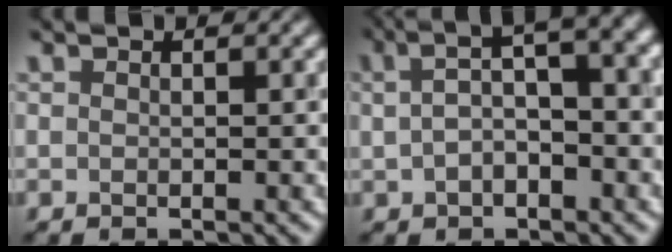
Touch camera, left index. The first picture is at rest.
{"total": 5.3, "force": [1.2, 1.3, 5.0], "torque": [-0.109, 0.010, 0.050]}